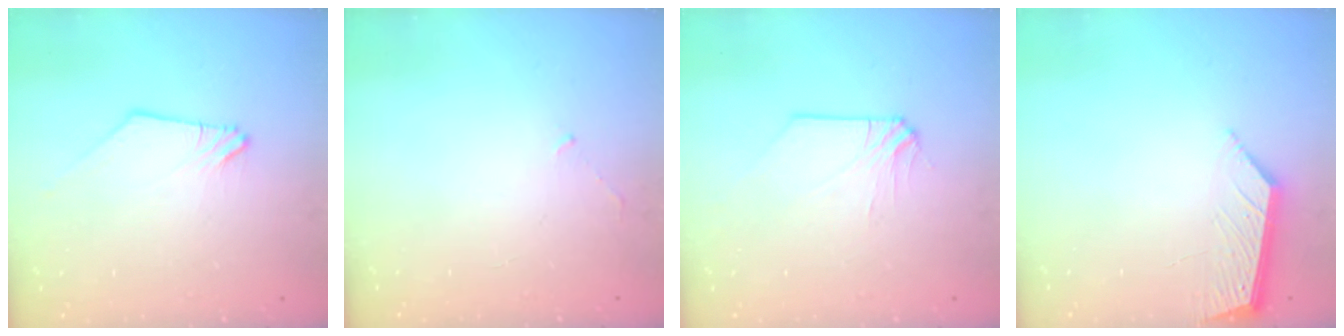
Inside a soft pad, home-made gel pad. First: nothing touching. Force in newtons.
{"total": 2.5, "press": 2.4, "slide": 0.6}
{"total": 0.0}
{"total": 6.1, "press": 6.1, "slide": 0.4}